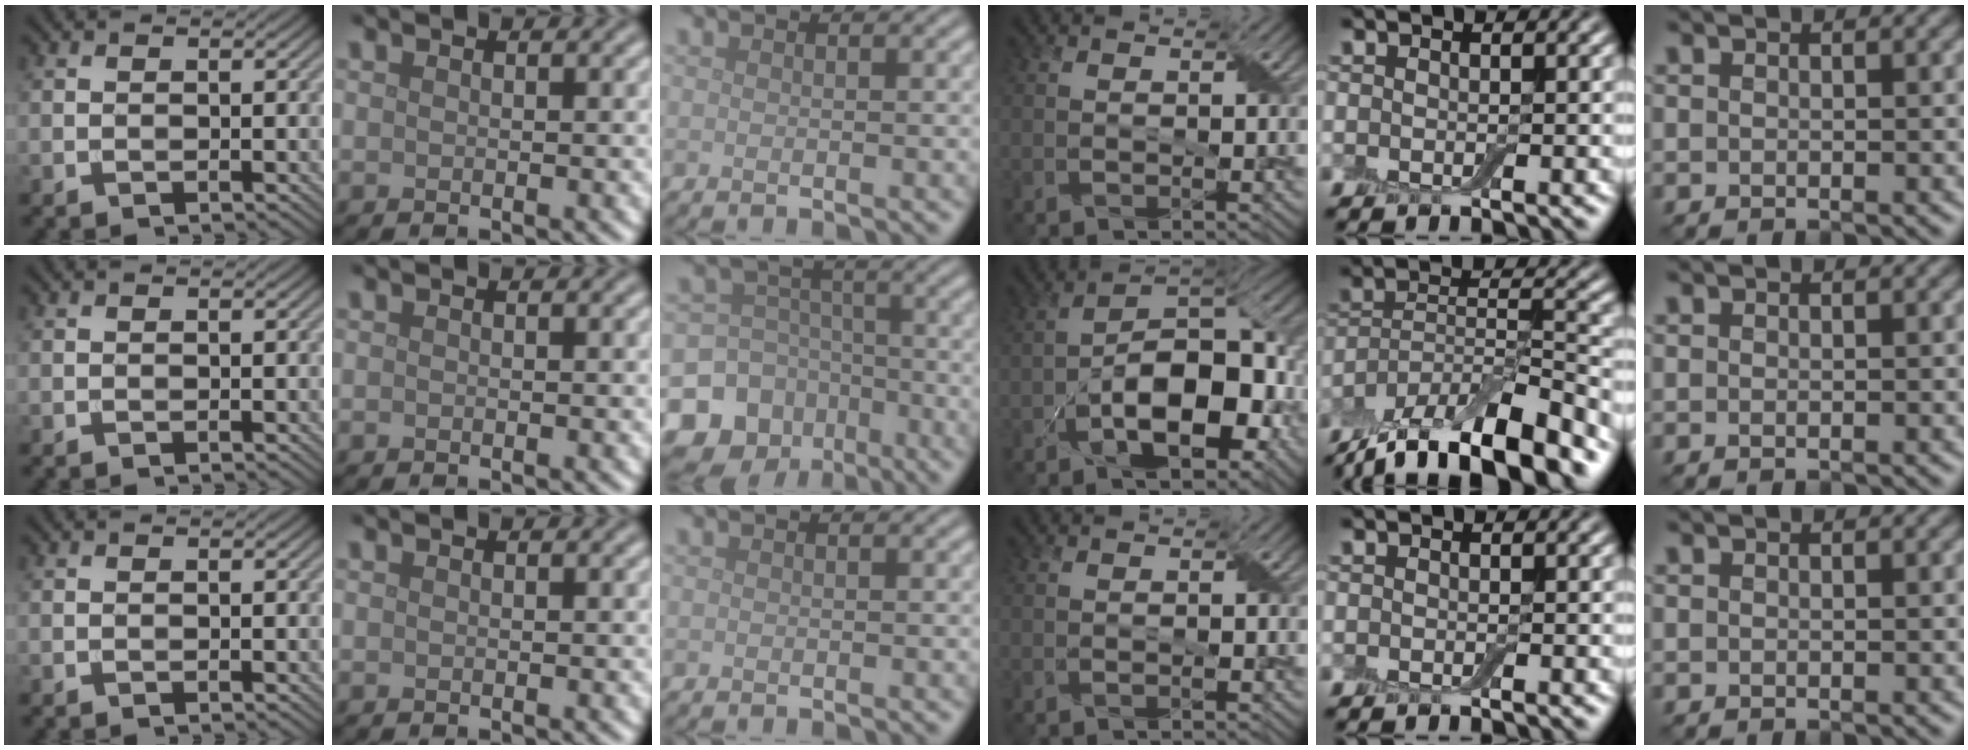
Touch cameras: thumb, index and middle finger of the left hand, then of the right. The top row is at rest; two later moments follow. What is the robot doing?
{"motion": "fold", "object": "cloth"}